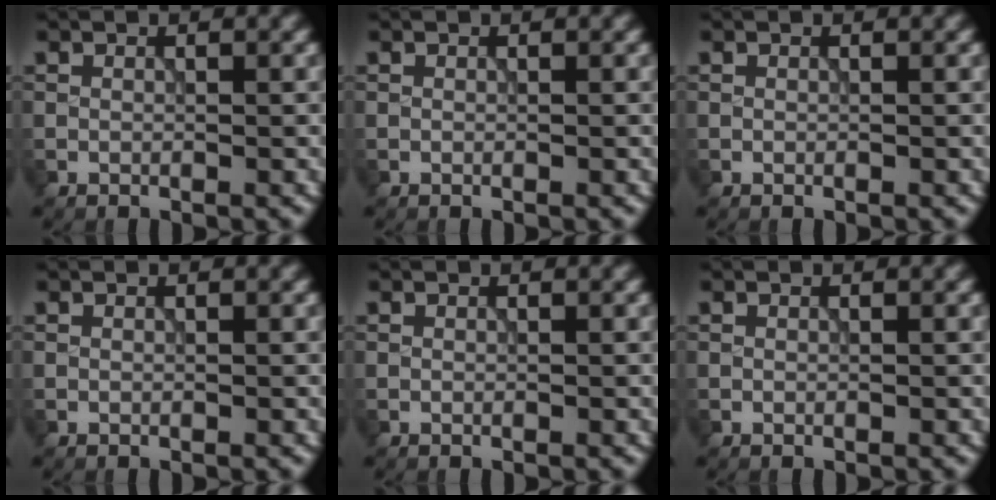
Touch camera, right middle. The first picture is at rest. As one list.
[{"total": 0.0}, {"total": 0.0}, {"total": 0.0}, {"total": 0.0}, {"total": 0.0}]